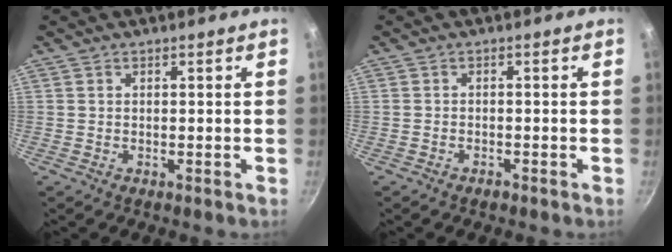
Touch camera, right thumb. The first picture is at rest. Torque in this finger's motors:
{"motor_torque": [-0.19, 0.09, -0.43, 0.06, 0.02]}